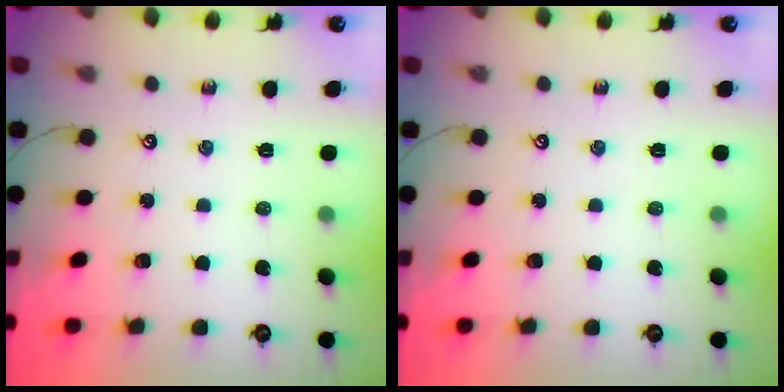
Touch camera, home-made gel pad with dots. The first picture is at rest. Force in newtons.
{"total": 0.0}